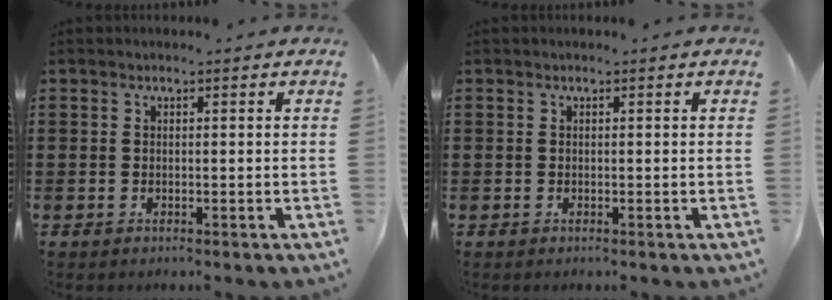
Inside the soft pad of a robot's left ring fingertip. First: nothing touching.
{"total": 0.0}